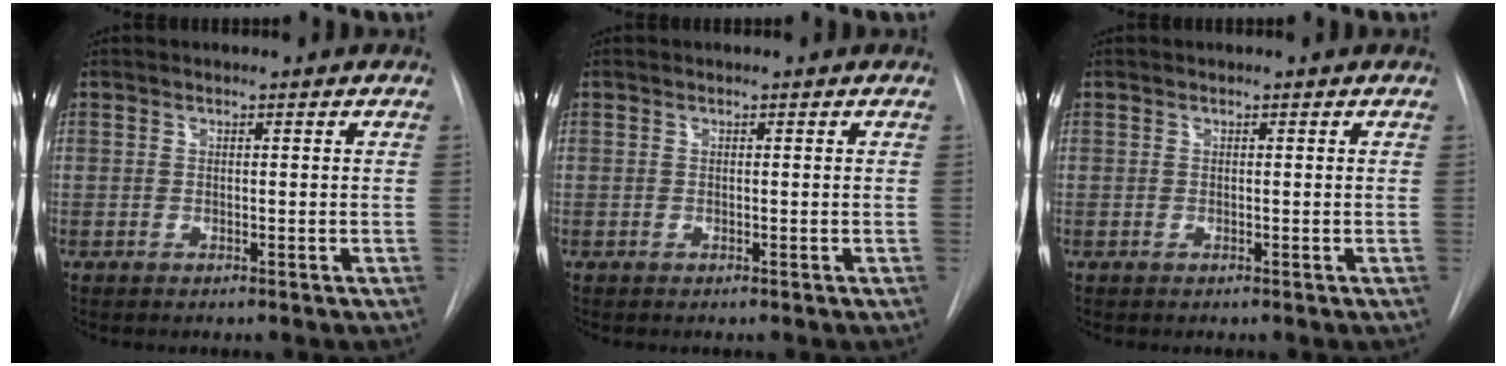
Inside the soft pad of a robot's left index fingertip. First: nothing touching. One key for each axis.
{"total": 0.0}
{"total": 0.0}